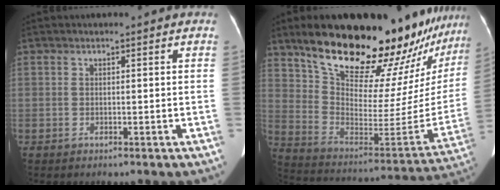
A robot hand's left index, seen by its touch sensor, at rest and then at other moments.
{"total": 30.9, "force": [25.7, 6.8, 15.8], "torque": [-0.256, -0.076, 0.362]}